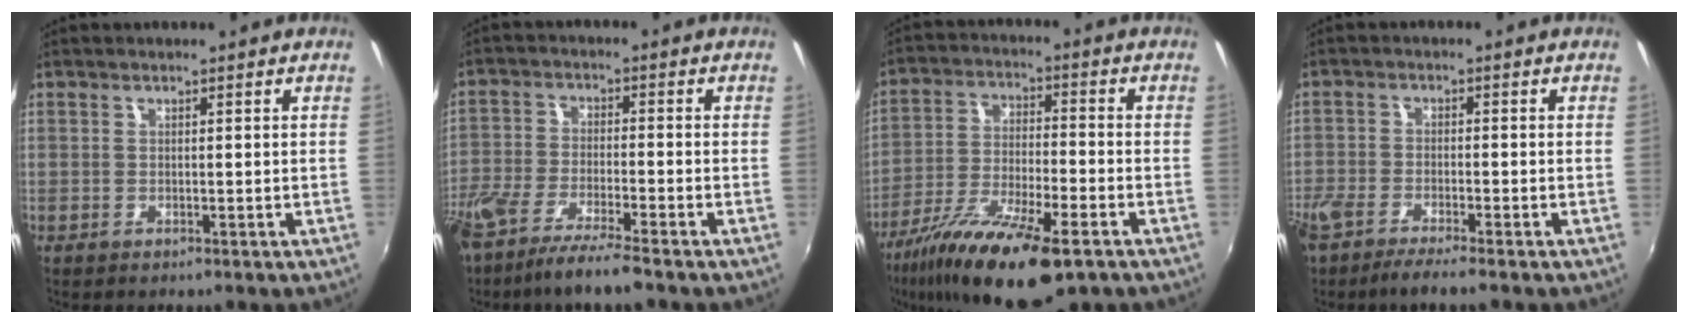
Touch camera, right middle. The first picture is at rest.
{"total": 10.8, "force": [-8.5, 0.8, 6.7], "torque": [-0.154, -0.033, -0.156]}
{"total": 18.0, "force": [-11.8, 4.3, 12.9], "torque": [-0.249, -0.041, -0.212]}
{"total": 7.0, "force": [-5.7, 1.0, 4.1], "torque": [-0.108, -0.025, -0.107]}